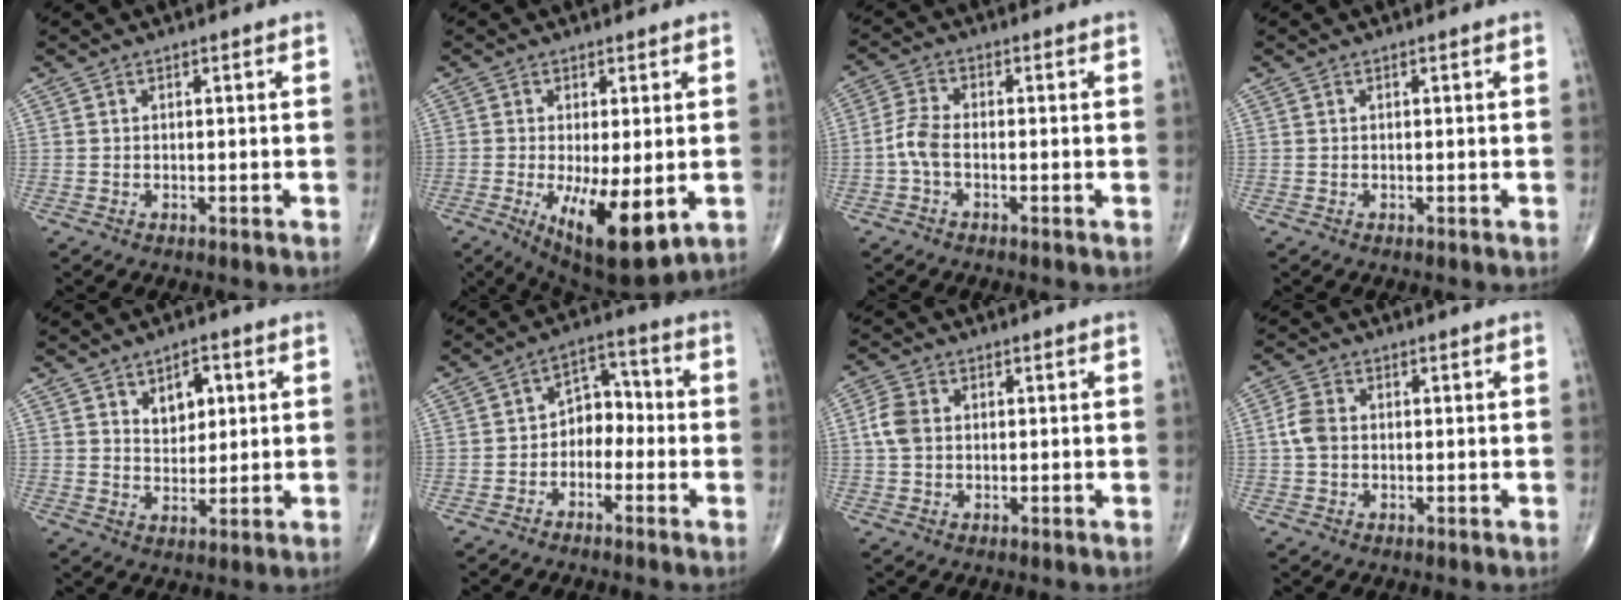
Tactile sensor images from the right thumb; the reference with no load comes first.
{"total": 12.5, "force": [-3.1, 4.3, 11.3], "torque": [-0.181, -0.026, -0.035]}
{"total": 4.0, "force": [-1.3, 1.8, 3.3], "torque": [-0.080, 0.011, -0.035]}
{"total": 0.0}
{"total": 6.0, "force": [2.4, 3.8, 4.0], "torque": [-0.033, -0.014, 0.037]}
{"total": 4.8, "force": [-1.6, 3.5, 2.9], "torque": [-0.021, 0.032, -0.041]}
{"total": 4.4, "force": [0.4, 3.2, 2.9], "torque": [-0.066, 0.008, 0.004]}
{"total": 3.9, "force": [0.0, 2.9, 2.6], "torque": [-0.059, 0.010, -0.006]}